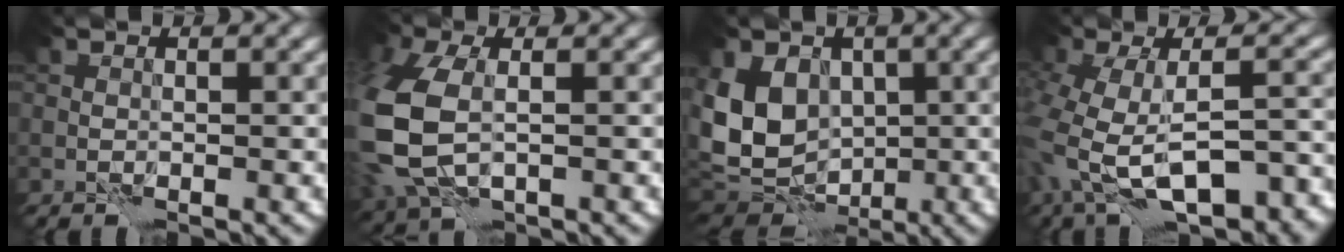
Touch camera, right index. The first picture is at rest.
{"total": 9.3, "force": [-0.3, 6.2, 6.9], "torque": [-0.217, -0.022, 0.003]}
{"total": 7.9, "force": [1.3, 6.5, 4.3], "torque": [-0.094, -0.005, 0.015]}
{"total": 10.9, "force": [-5.3, 4.8, 8.2], "torque": [-0.162, -0.017, -0.053]}